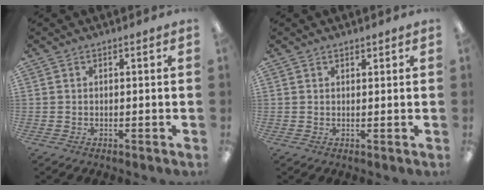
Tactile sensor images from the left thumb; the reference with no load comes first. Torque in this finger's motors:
{"motor_torque": [-0.14, -0.10, -0.38, 0.14, -0.01]}